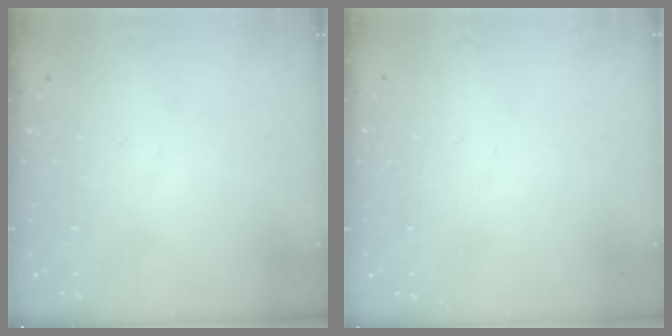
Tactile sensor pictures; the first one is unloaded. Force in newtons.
{"total": 1.6, "press": 1.6, "slide": 0.1}